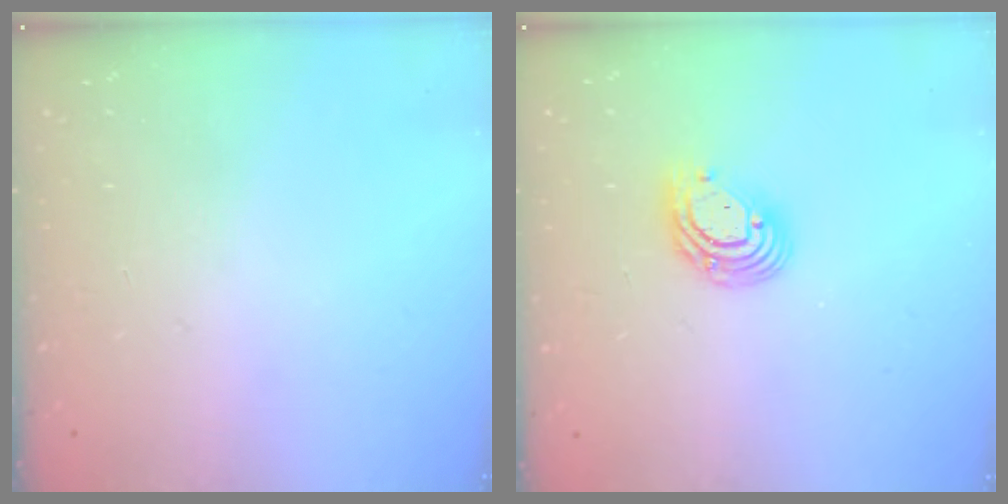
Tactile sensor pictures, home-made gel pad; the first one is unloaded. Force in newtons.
{"total": 9.2, "press": 9.0, "slide": 1.5}